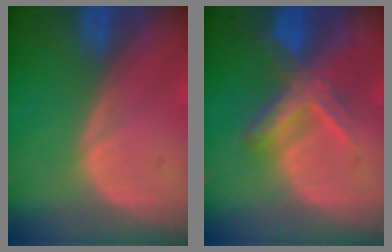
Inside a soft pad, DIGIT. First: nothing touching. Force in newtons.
{"total": 6.6, "press": 6.3, "slide": 1.9}